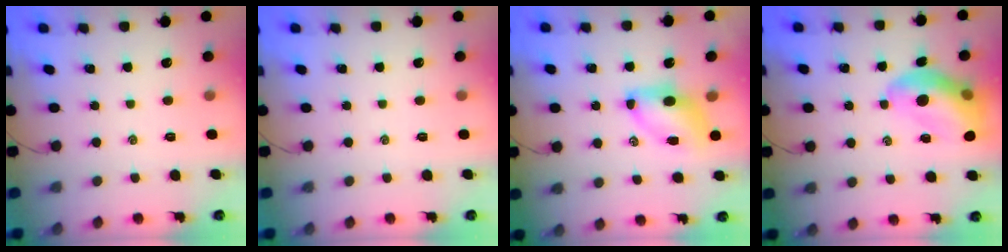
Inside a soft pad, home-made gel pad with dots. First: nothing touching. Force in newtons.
{"total": 0.0}
{"total": 7.5, "press": 7.4, "slide": 1.4}
{"total": 13.6, "press": 12.9, "slide": 4.1}